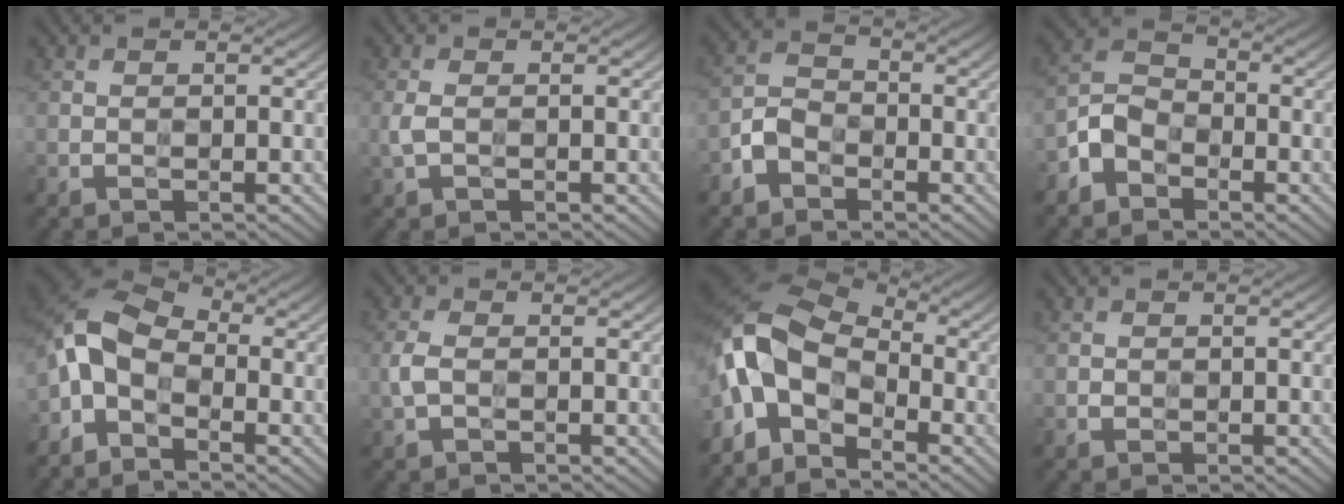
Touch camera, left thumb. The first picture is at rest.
{"total": 2.0, "force": [-0.2, 1.1, 1.7], "torque": [-0.050, 0.002, -0.007]}
{"total": 3.8, "force": [-2.3, 2.6, 1.7], "torque": [-0.037, 0.004, -0.059]}
{"total": 4.7, "force": [-2.9, 3.1, 2.0], "torque": [-0.045, 0.006, -0.070]}
{"total": 7.1, "force": [-3.2, 4.3, 4.7], "torque": [-0.108, 0.006, -0.086]}
{"total": 2.6, "force": [-0.3, 1.5, 2.0], "torque": [-0.059, 0.003, -0.010]}
{"total": 11.3, "force": [-3.5, 6.5, 8.6], "torque": [-0.196, 0.010, -0.089]}
{"total": 0.6, "force": [-0.2, 0.6, 0.2], "torque": [0.000, -0.004, -0.005]}